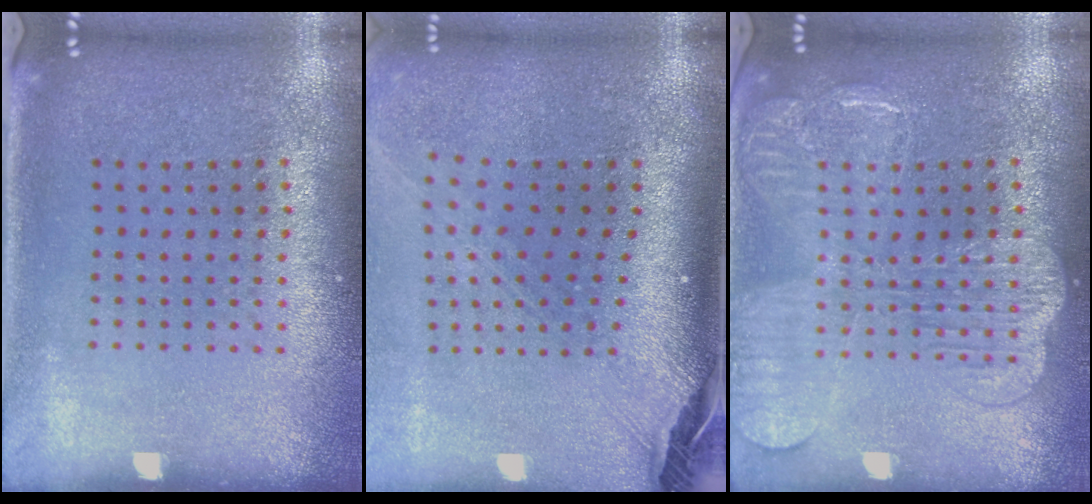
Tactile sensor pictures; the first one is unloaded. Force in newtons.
{"total": 3.0, "press": 2.1, "slide": 2.0}
{"total": 2.8, "press": 2.8, "slide": 0.6}